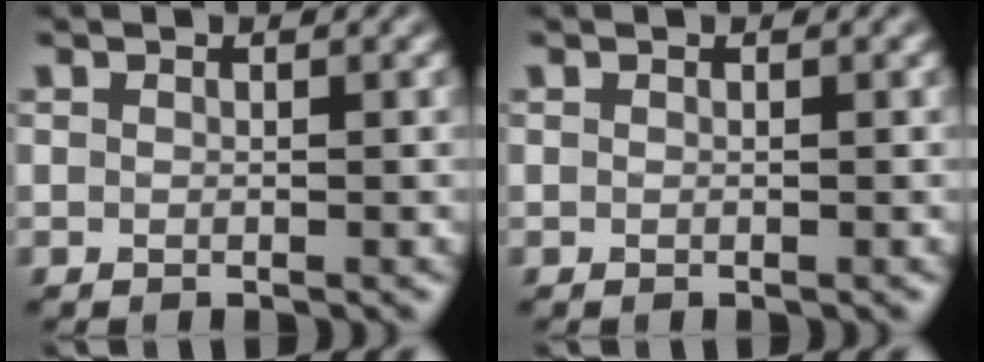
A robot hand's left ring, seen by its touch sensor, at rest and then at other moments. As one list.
[{"total": 0.0}]